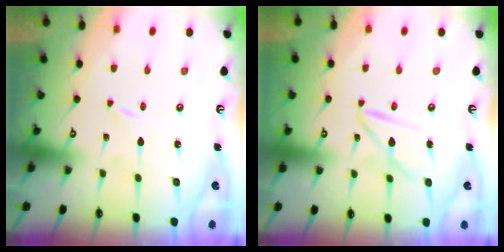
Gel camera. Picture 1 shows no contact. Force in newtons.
{"total": 9.1, "press": 9.1, "slide": 0.8}